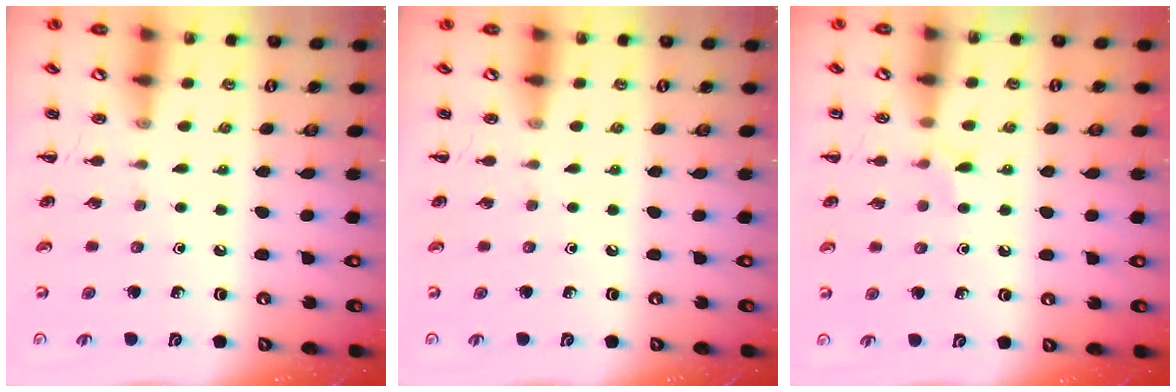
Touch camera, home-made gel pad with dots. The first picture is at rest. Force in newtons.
{"total": 0.0}
{"total": 4.0, "press": 3.7, "slide": 1.4}